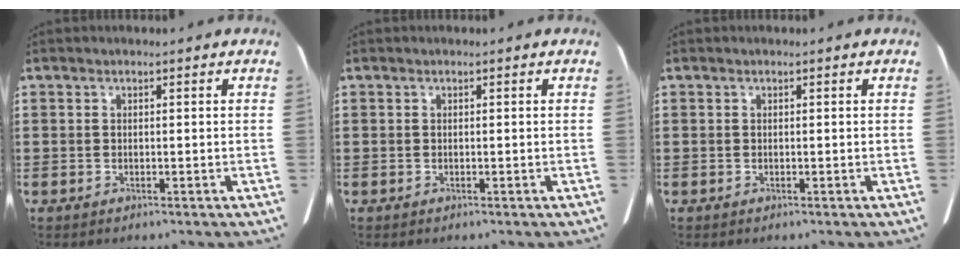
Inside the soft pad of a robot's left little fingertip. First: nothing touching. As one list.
[{"total": 0.0}, {"total": 0.0}]